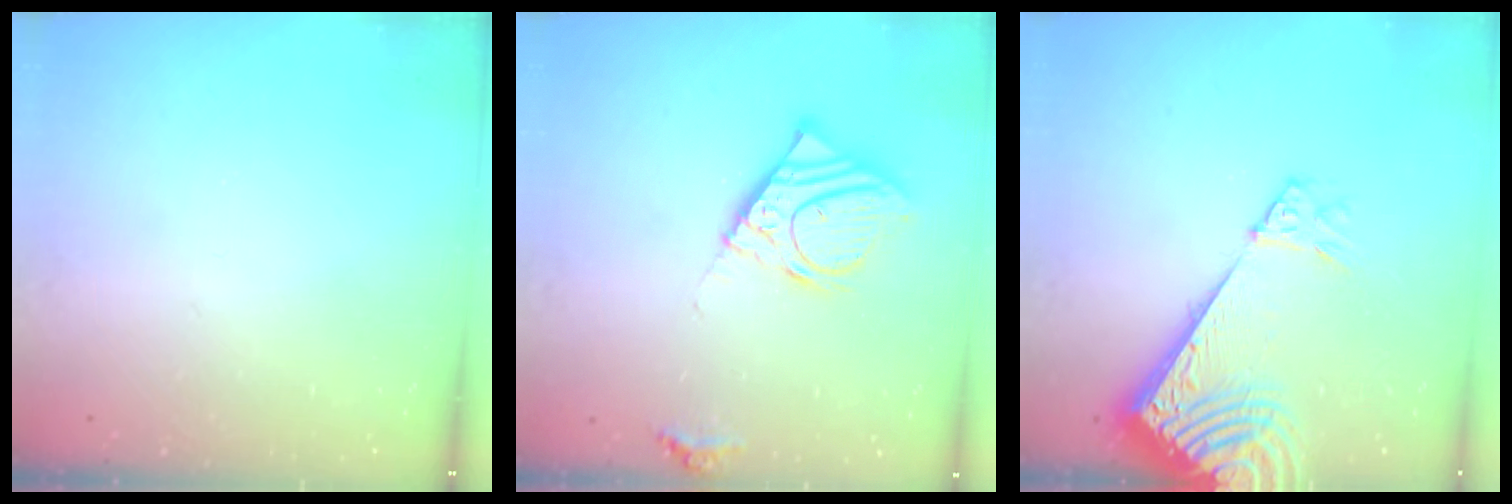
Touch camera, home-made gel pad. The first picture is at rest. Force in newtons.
{"total": 14.3, "press": 14.1, "slide": 2.5}
{"total": 9.3, "press": 9.2, "slide": 1.1}